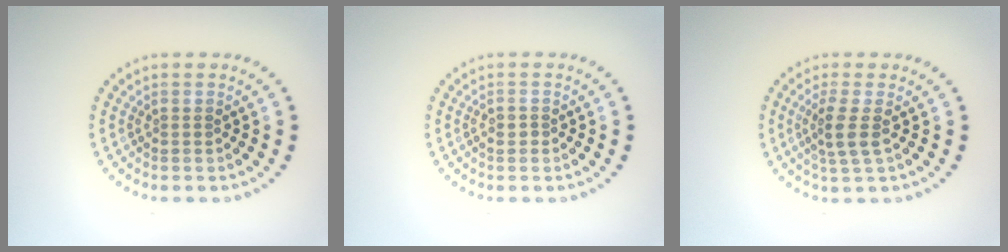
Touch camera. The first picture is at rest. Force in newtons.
{"total": 0.5, "press": 0.5, "slide": 0.2}
{"total": 2.5, "press": 2.0, "slide": 1.5}